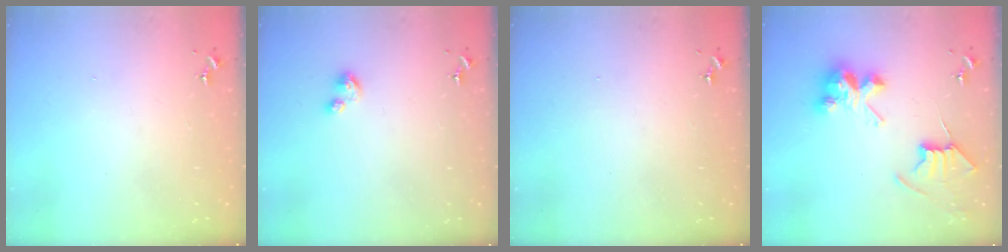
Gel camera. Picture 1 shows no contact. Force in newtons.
{"total": 3.8, "press": 3.8, "slide": 0.4}
{"total": 0.0}
{"total": 9.8, "press": 9.7, "slide": 0.9}